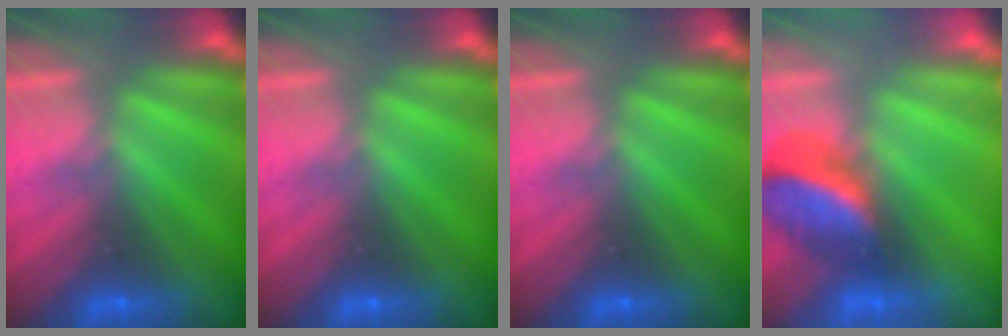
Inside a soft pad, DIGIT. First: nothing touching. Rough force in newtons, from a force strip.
{"total": 0.0}
{"total": 0.0}
{"total": 2.5}